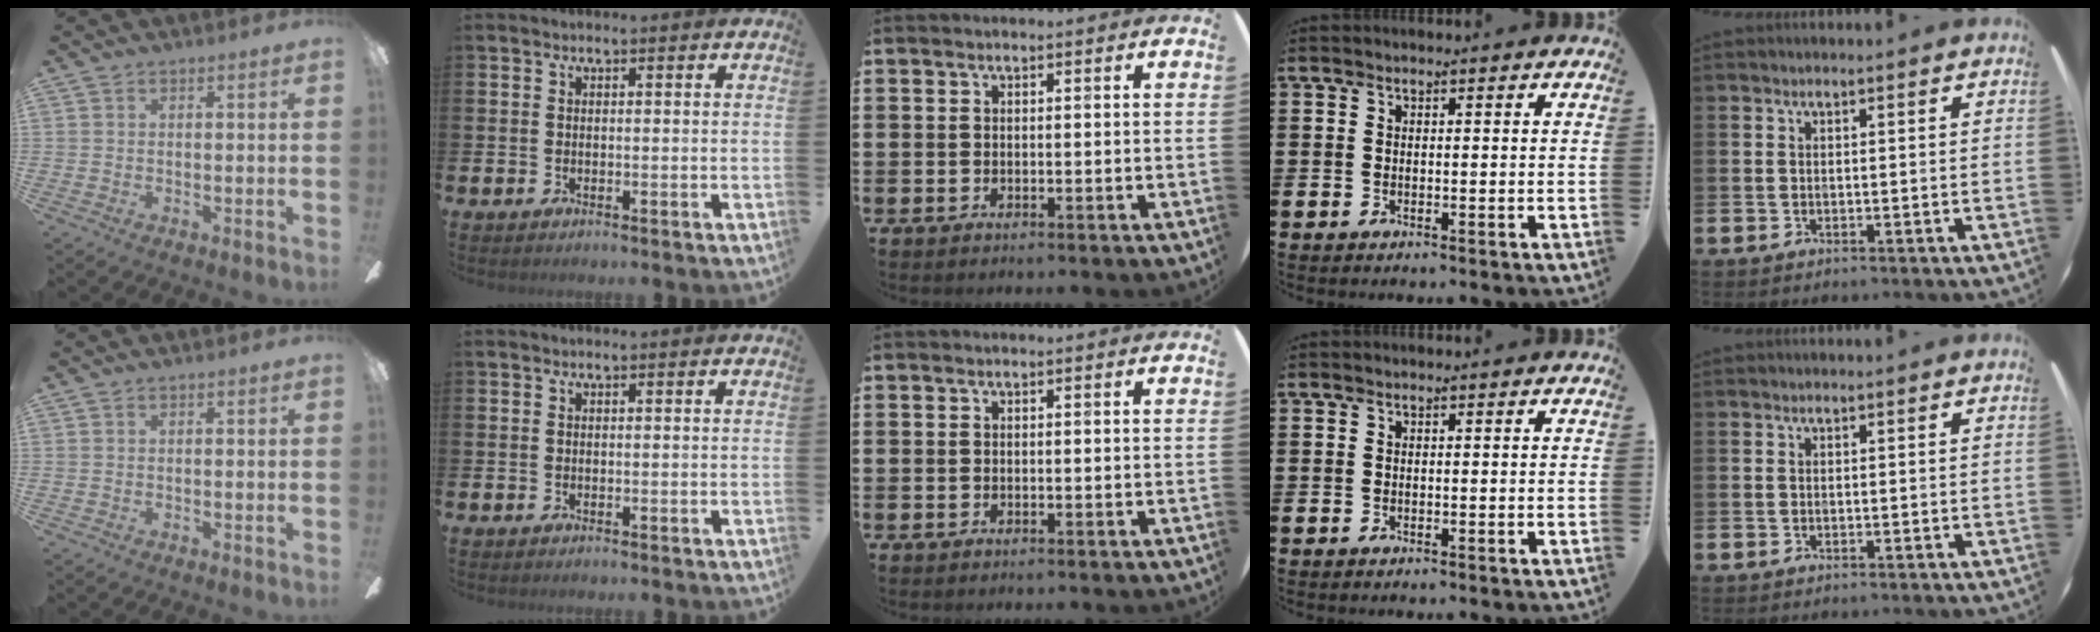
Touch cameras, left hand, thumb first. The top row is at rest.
{}